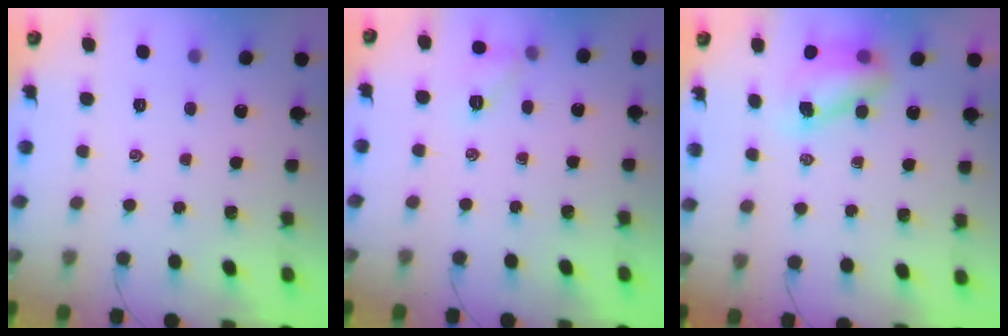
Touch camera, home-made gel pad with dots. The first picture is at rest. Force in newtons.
{"total": 7.0, "press": 6.9, "slide": 1.1}
{"total": 7.7, "press": 7.6, "slide": 1.4}